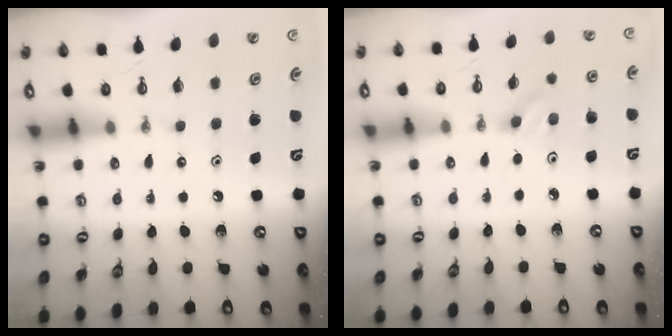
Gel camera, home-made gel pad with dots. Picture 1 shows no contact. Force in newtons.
{"total": 3.0, "press": 2.6, "slide": 1.5}